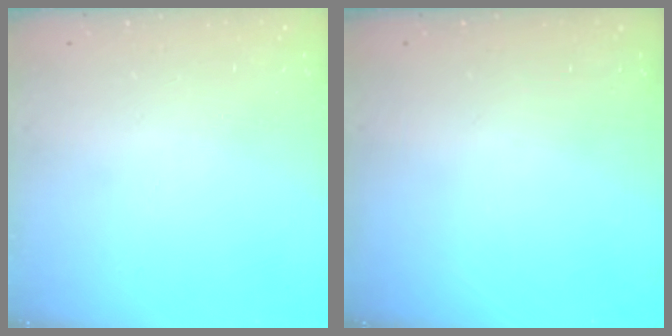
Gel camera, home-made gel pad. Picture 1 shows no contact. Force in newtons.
{"total": 0.0}